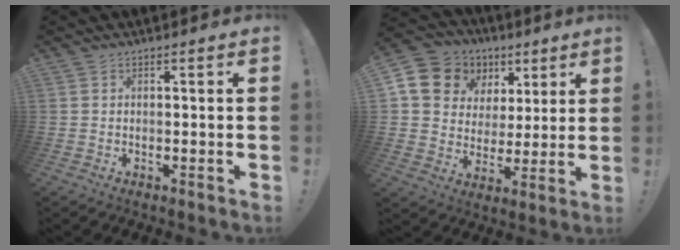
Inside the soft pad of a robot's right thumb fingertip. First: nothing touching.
{"total": 13.1, "force": [6.5, 10.5, 4.3], "torque": [-0.075, -0.036, 0.136]}